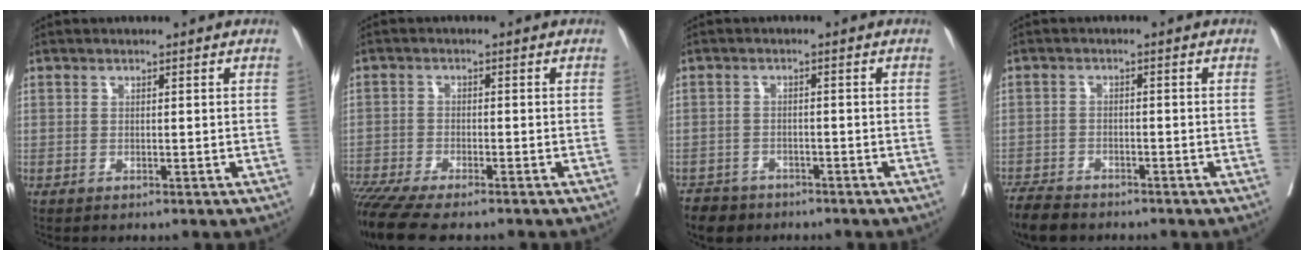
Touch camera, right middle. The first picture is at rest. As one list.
[{"total": 10.7, "force": [-8.9, 1.3, 5.7], "torque": [-0.101, -0.018, -0.148]}, {"total": 4.5, "force": [-3.7, 2.5, 0.5], "torque": [-0.012, 0.000, -0.063]}, {"total": 5.7, "force": [-5.1, 1.6, 1.9], "torque": [-0.036, -0.015, -0.089]}]